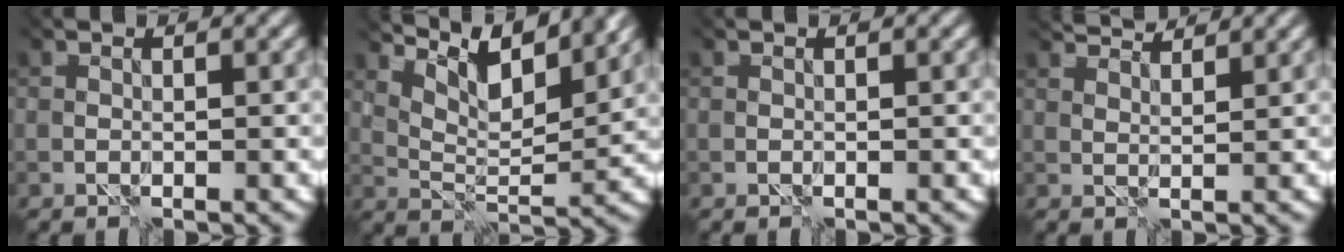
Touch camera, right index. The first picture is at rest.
{"total": 7.4, "force": [5.7, 1.4, 4.5], "torque": [-0.085, 0.002, 0.122]}
{"total": 0.0}
{"total": 4.9, "force": [4.6, 0.2, 1.4], "torque": [-0.035, 0.002, 0.085]}